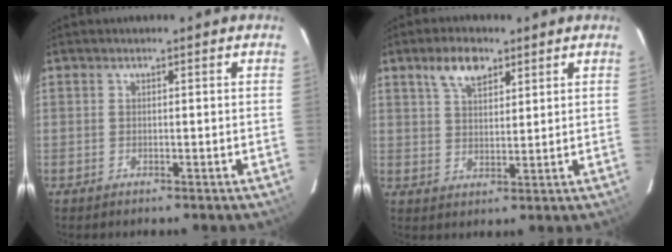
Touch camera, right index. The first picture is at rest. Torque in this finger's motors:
{"motor_torque": [0.54, 0.34, 0.10, 0.05]}